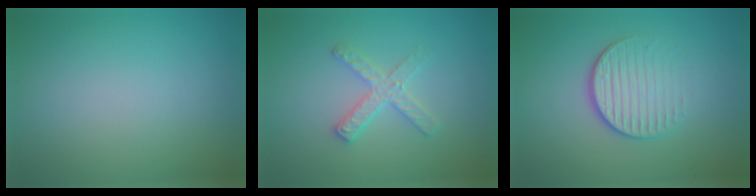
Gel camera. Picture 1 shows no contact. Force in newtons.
{"total": 2.6, "press": 2.5, "slide": 0.4}
{"total": 4.0, "press": 2.7, "slide": 3.0}